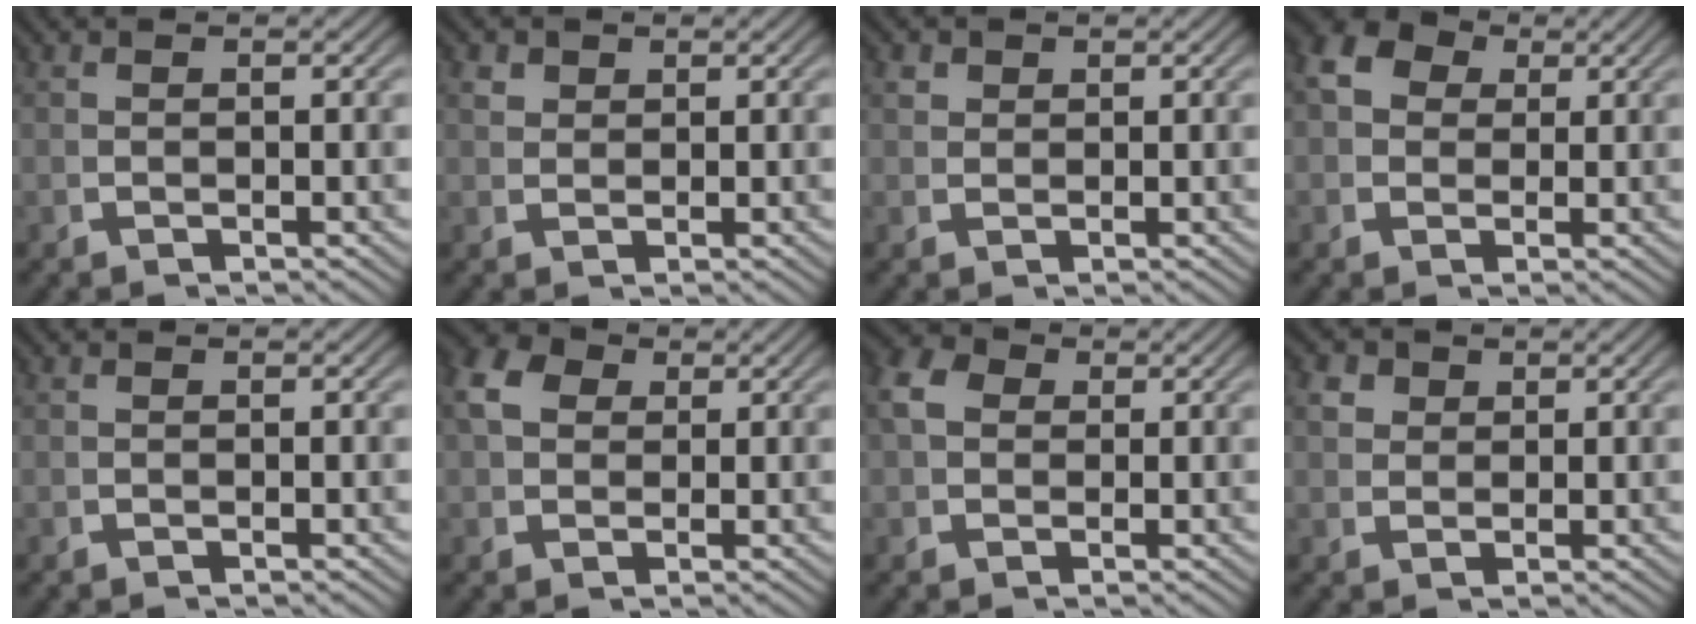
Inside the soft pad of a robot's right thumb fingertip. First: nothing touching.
{"total": 1.9, "force": [1.5, 1.0, 0.6], "torque": [-0.009, -0.002, 0.035]}
{"total": 1.6, "force": [1.2, 1.0, 0.5], "torque": [-0.011, -0.004, 0.029]}
{"total": 6.8, "force": [2.4, 5.4, 3.4], "torque": [-0.066, 0.004, 0.030]}
{"total": 0.0}
{"total": 5.2, "force": [2.2, 3.9, 2.7], "torque": [-0.062, -0.004, 0.039]}
{"total": 4.4, "force": [1.4, 3.5, 2.2], "torque": [-0.054, -0.004, 0.023]}
{"total": 3.2, "force": [1.8, 2.3, 1.3], "torque": [-0.032, -0.006, 0.039]}